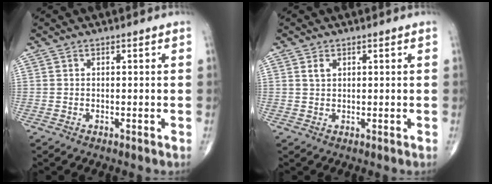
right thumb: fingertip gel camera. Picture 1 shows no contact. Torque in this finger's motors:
{"motor_torque": [0.13, 0.99, 0.21, 0.14, 0.02]}